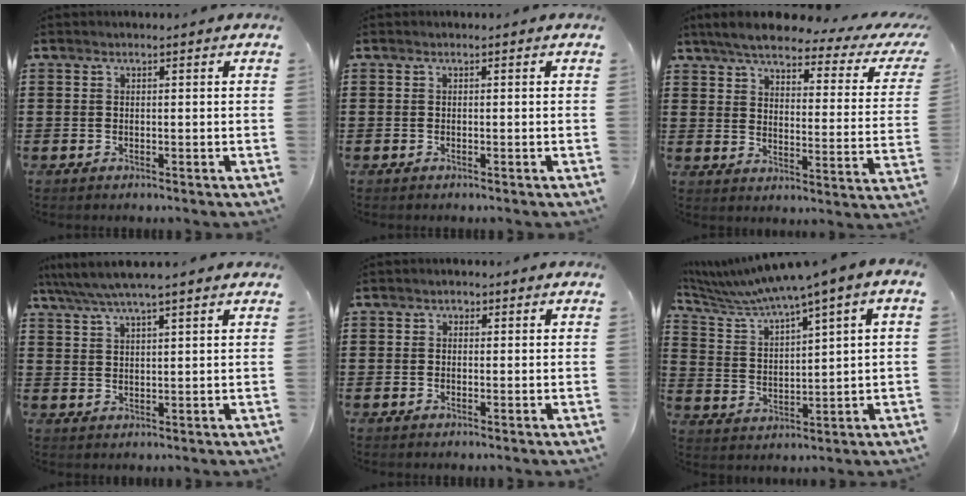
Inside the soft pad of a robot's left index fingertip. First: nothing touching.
{"total": 0.0}
{"total": 5.4, "force": [4.5, 0.7, 3.0], "torque": [-0.082, -0.024, 0.073]}
{"total": 4.6, "force": [3.7, 0.3, 2.6], "torque": [-0.060, -0.008, 0.065]}
{"total": 0.8, "force": [0.1, 0.7, 0.3], "torque": [-0.009, 0.006, 0.002]}
{"total": 5.1, "force": [4.1, -0.7, 3.0], "torque": [-0.079, -0.033, 0.062]}